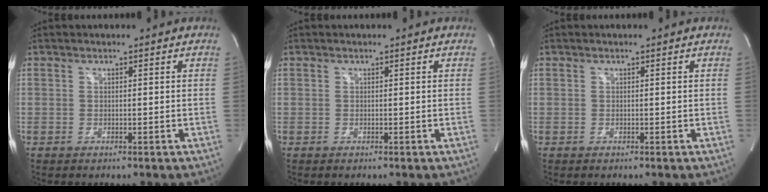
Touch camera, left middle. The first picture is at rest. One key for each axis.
{"total": 0.0}
{"total": 0.0}